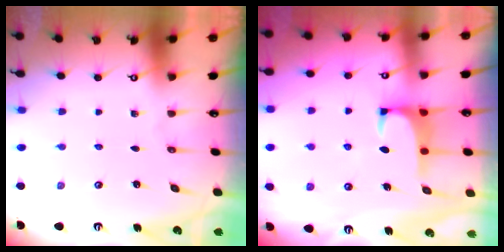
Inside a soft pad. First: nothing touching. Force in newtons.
{"total": 1.0, "press": 0.9, "slide": 0.4}